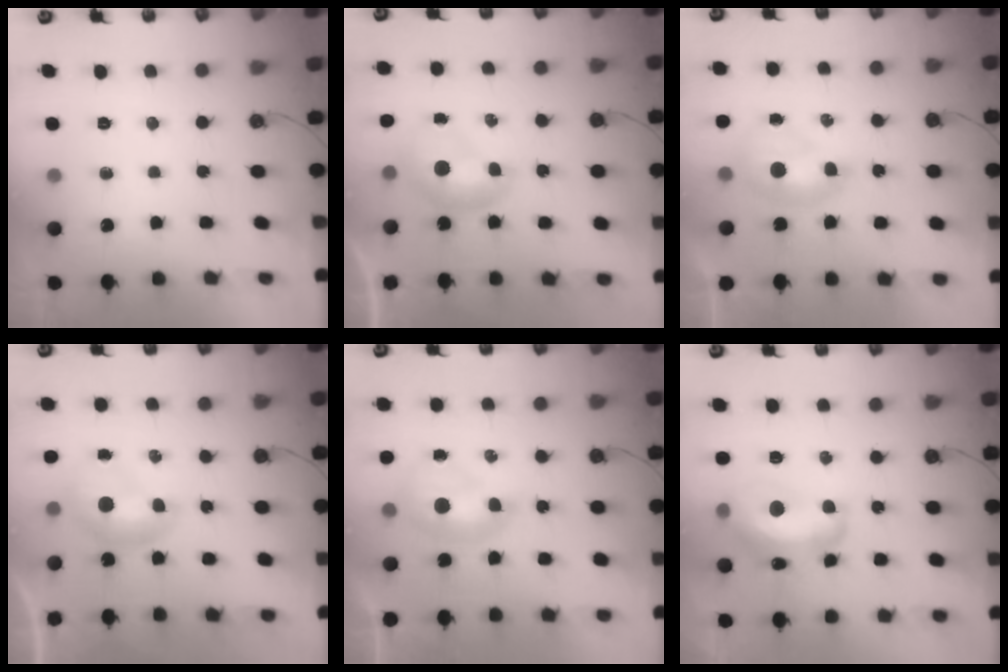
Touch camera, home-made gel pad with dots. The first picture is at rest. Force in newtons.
{"total": 0.0}
{"total": 1.5, "press": 1.3, "slide": 0.7}
{"total": 0.0}
{"total": 1.5, "press": 1.4, "slide": 0.6}
{"total": 8.2, "press": 8.1, "slide": 0.9}